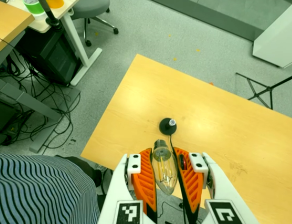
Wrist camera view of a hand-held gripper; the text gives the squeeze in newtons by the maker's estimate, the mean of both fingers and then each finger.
{"total": 22.9, "left": 24.2, "right": 21.5}